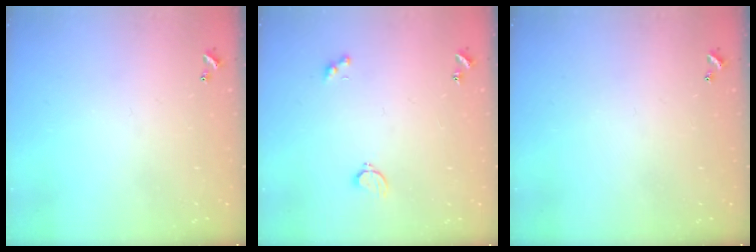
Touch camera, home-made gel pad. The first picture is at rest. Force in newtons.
{"total": 0.8, "press": 0.7, "slide": 0.4}
{"total": 0.0}